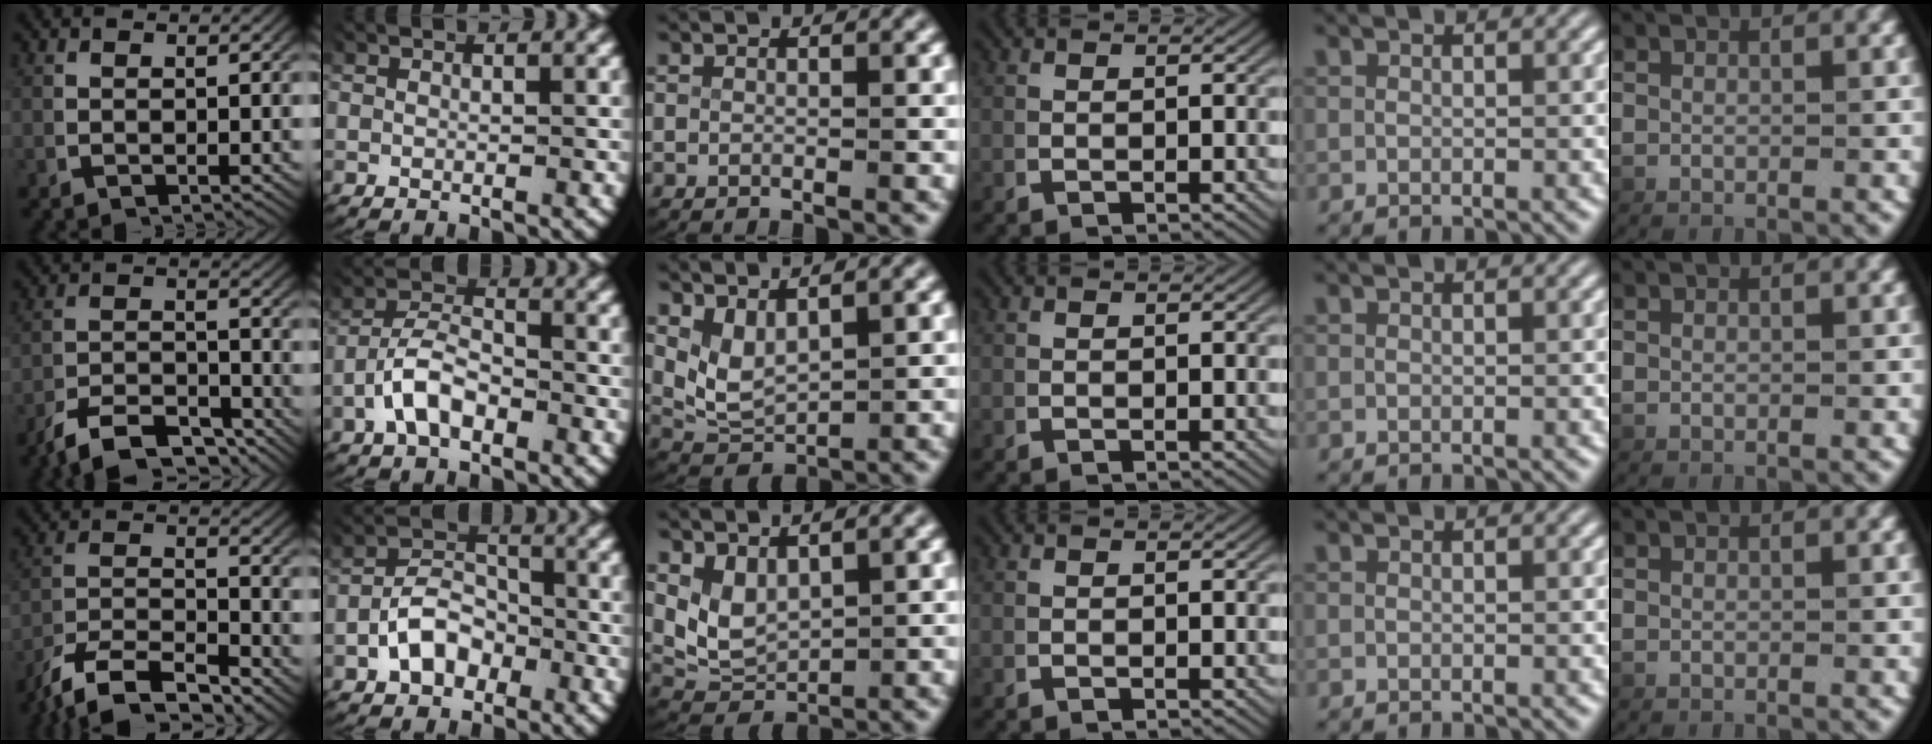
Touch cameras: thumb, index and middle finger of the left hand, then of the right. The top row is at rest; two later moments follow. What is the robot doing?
{"motion": "lift_and_place", "object": "card"}